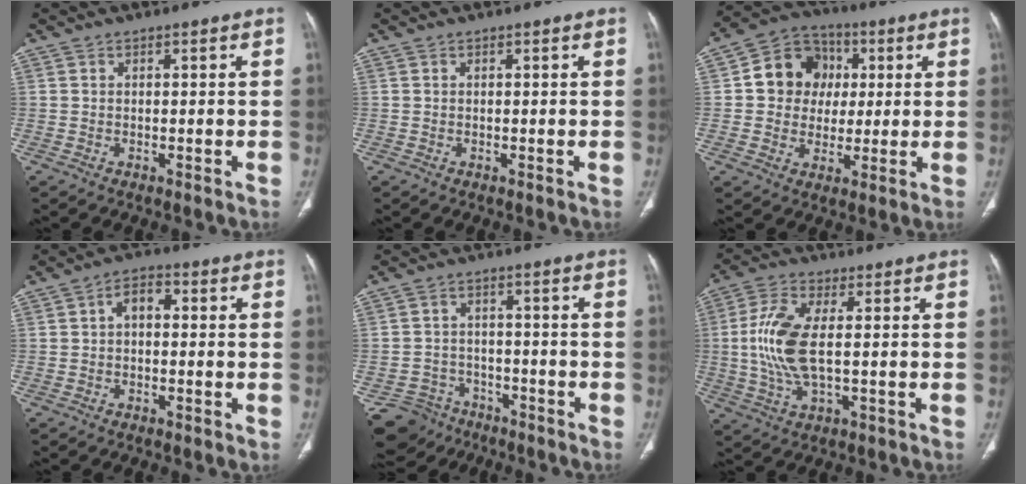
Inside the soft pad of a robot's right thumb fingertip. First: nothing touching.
{"total": 0.0}
{"total": 12.0, "force": [1.9, 10.6, 5.1], "torque": [-0.042, 0.010, 0.025]}
{"total": 4.4, "force": [0.4, 2.7, 3.5], "torque": [-0.038, 0.012, -0.005]}
{"total": 9.2, "force": [-6.5, 6.4, 0.4], "torque": [-0.008, 0.058, -0.099]}
{"total": 10.6, "force": [0.4, 4.3, 9.7], "torque": [-0.222, 0.003, 0.006]}